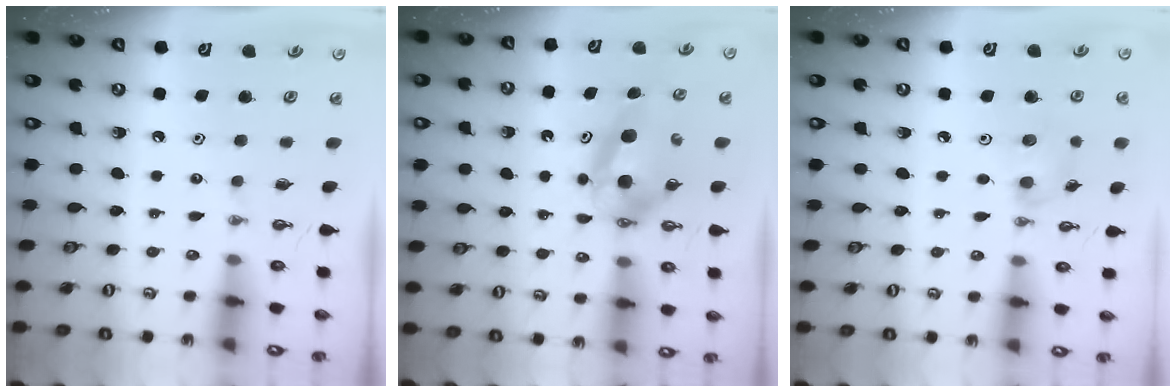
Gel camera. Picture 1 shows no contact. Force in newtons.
{"total": 6.8, "press": 5.7, "slide": 3.6}
{"total": 6.4, "press": 6.3, "slide": 1.1}